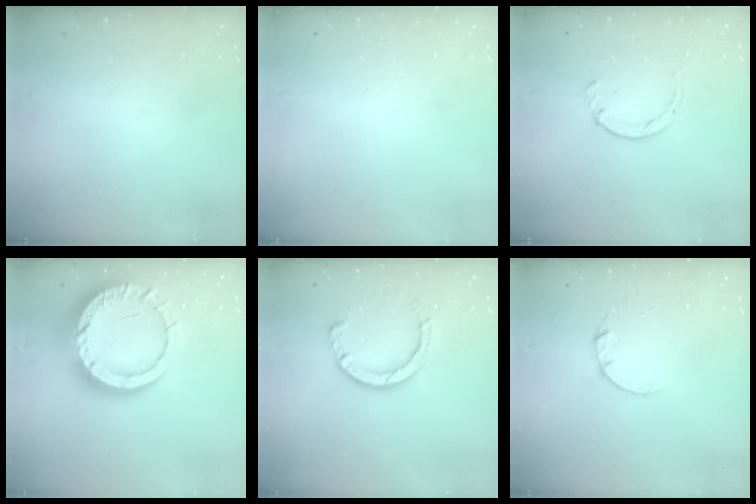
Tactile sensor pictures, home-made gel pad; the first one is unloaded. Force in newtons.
{"total": 2.6, "press": 2.6, "slide": 0.2}
{"total": 1.7, "press": 1.7, "slide": 0.3}
{"total": 18.7, "press": 18.6, "slide": 1.5}
{"total": 8.0, "press": 8.0, "slide": 0.8}
{"total": 2.0, "press": 2.0, "slide": 0.2}